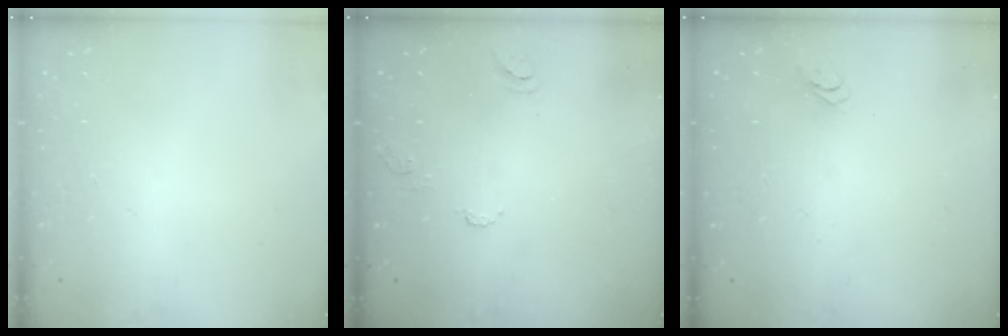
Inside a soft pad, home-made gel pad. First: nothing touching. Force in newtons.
{"total": 8.4, "press": 8.3, "slide": 0.6}
{"total": 2.7, "press": 2.7, "slide": 0.3}